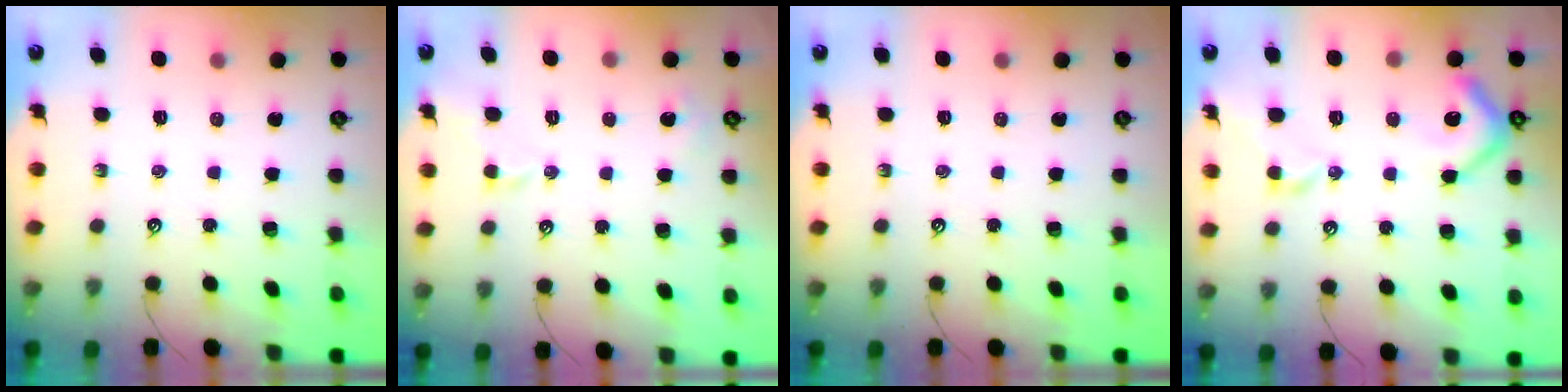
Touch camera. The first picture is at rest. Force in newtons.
{"total": 1.1, "press": 0.9, "slide": 0.7}
{"total": 0.0}
{"total": 9.4, "press": 9.3, "slide": 1.5}